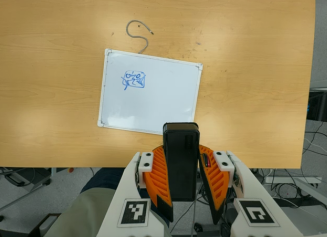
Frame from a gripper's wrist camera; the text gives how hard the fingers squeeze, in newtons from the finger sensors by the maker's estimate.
{"total": 9.7, "left": 8.1, "right": 11.3}